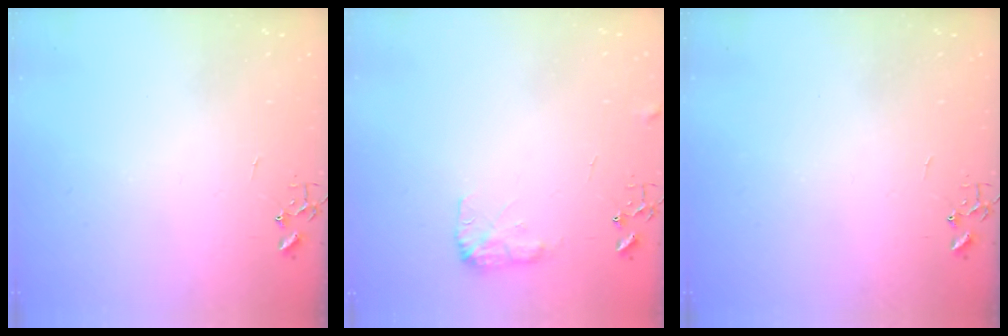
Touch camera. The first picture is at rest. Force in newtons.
{"total": 8.3, "press": 8.3, "slide": 0.2}
{"total": 0.0}